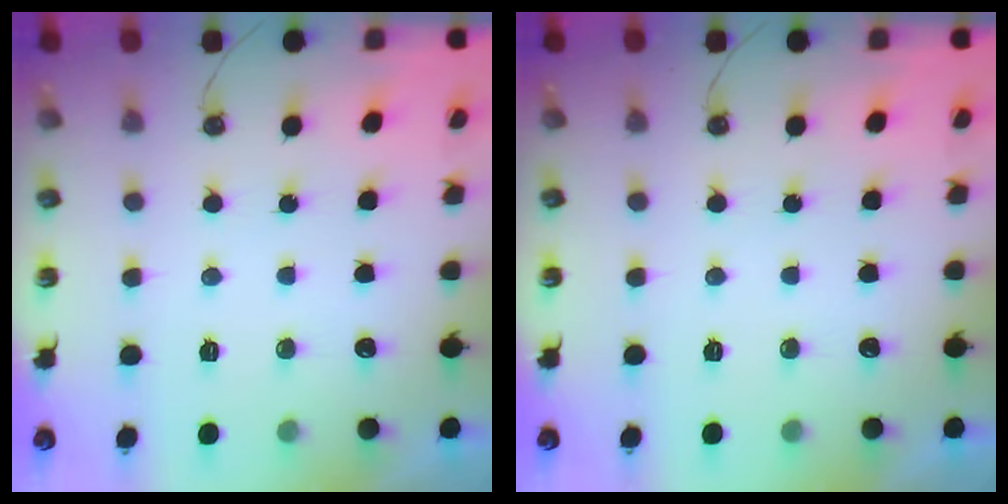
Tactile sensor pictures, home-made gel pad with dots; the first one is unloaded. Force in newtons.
{"total": 0.0}